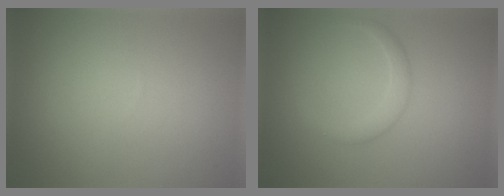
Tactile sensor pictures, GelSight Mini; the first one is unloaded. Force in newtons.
{"total": 1.8, "press": 1.8, "slide": 0.1}